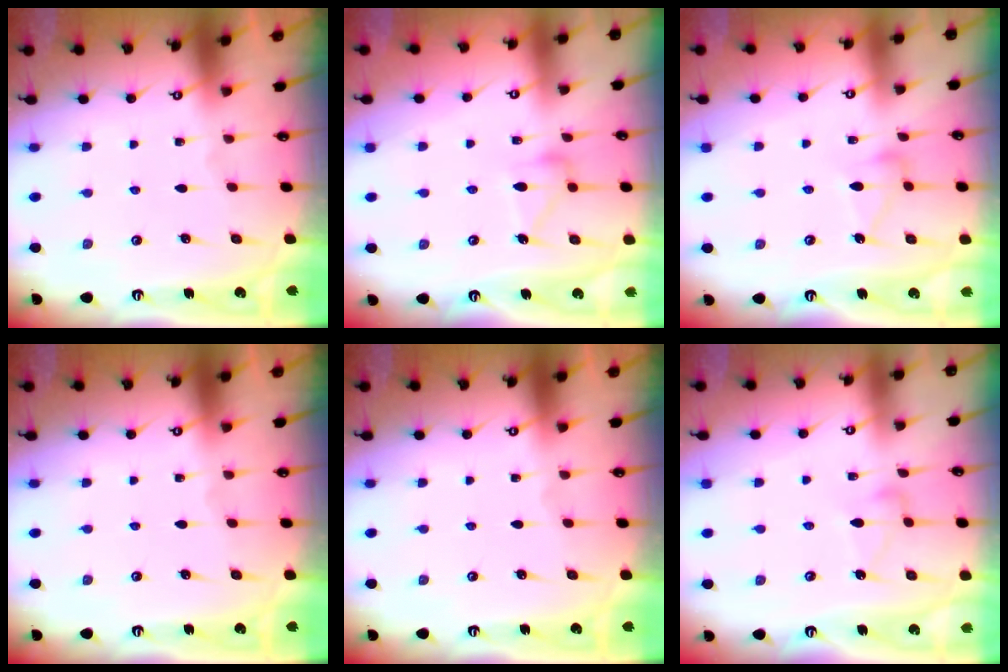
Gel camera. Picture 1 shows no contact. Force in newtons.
{"total": 12.1, "press": 12.1, "slide": 0.6}
{"total": 8.0, "press": 8.0, "slide": 0.4}
{"total": 0.0}
{"total": 0.0}
{"total": 4.9, "press": 4.9, "slide": 0.3}